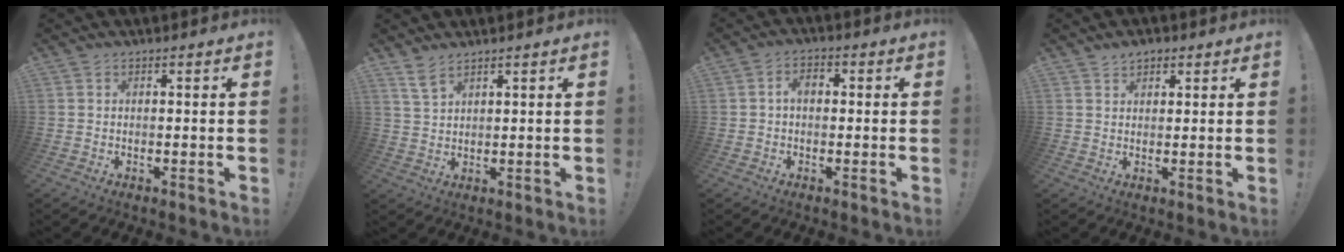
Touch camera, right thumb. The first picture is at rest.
{"total": 4.6, "force": [3.6, 1.3, 2.5], "torque": [-0.053, -0.017, 0.067]}
{"total": 3.8, "force": [0.1, 2.3, 3.0], "torque": [-0.049, 0.009, -0.002]}
{"total": 2.8, "force": [1.9, 1.8, 0.8], "torque": [-0.009, -0.009, 0.035]}